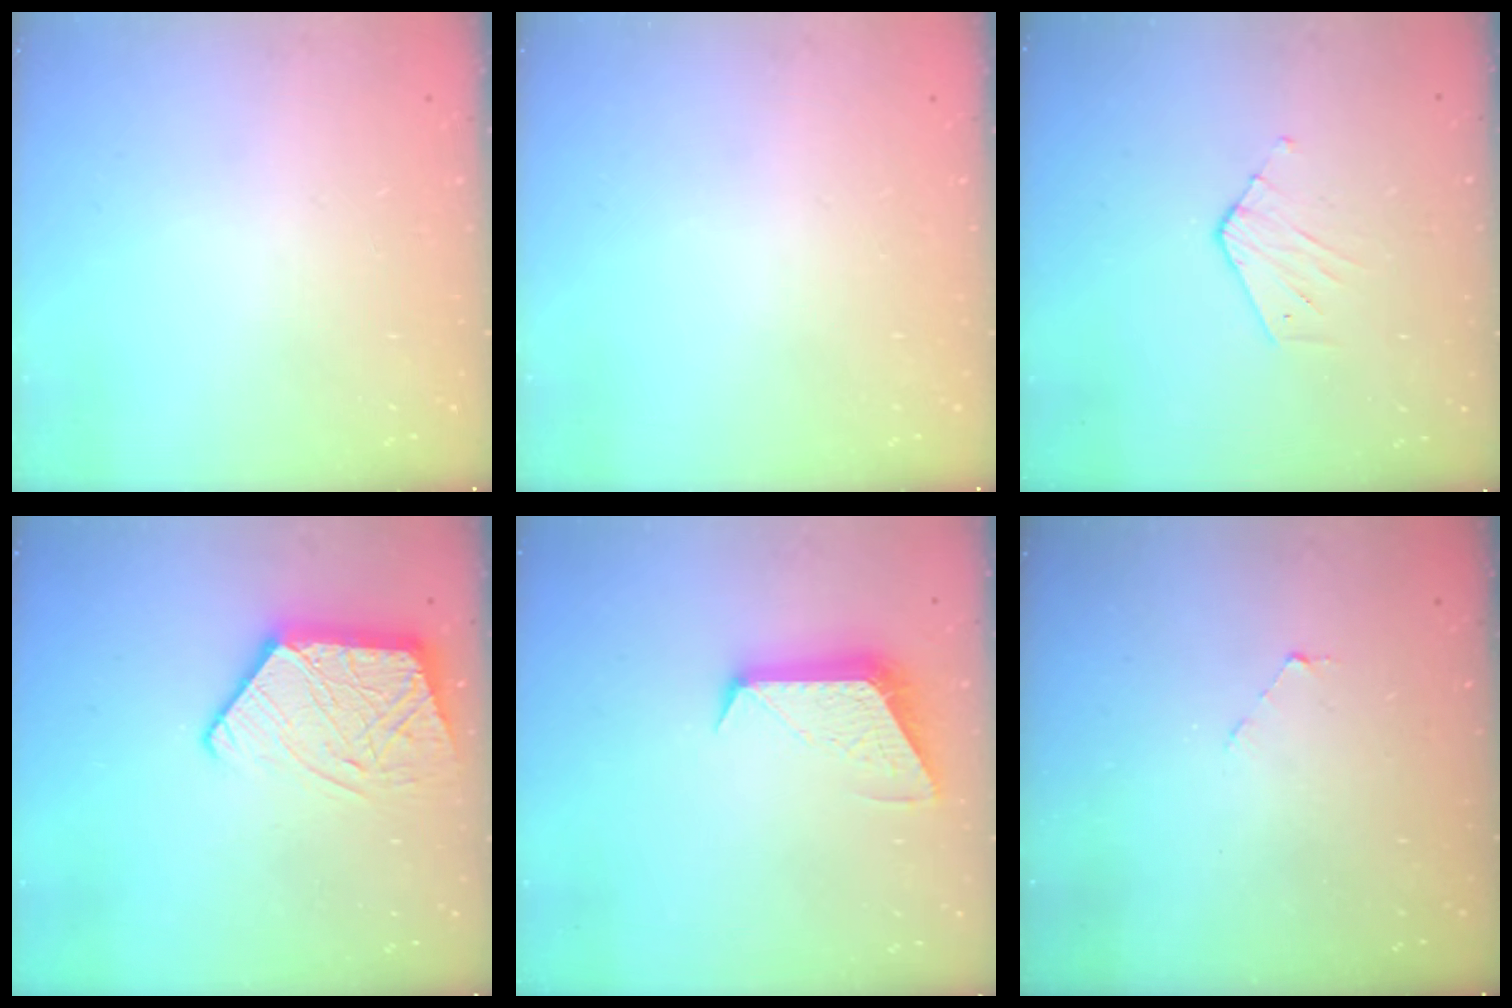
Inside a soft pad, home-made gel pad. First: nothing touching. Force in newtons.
{"total": 0.0}
{"total": 3.2, "press": 3.1, "slide": 0.2}
{"total": 14.1, "press": 14.1, "slide": 1.4}
{"total": 11.8, "press": 11.8, "slide": 0.8}
{"total": 2.8, "press": 2.8, "slide": 0.2}